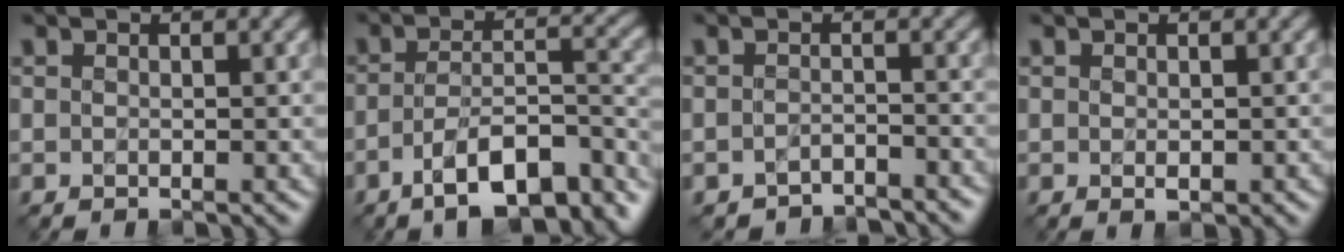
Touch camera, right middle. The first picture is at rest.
{"total": 10.3, "force": [-6.7, 3.5, 7.0], "torque": [-0.107, 0.000, -0.102]}
{"total": 2.6, "force": [-2.5, 0.4, 0.2], "torque": [-0.002, 0.002, -0.038]}
{"total": 1.0, "force": [-0.3, 0.4, 0.8], "torque": [-0.013, -0.004, -0.002]}